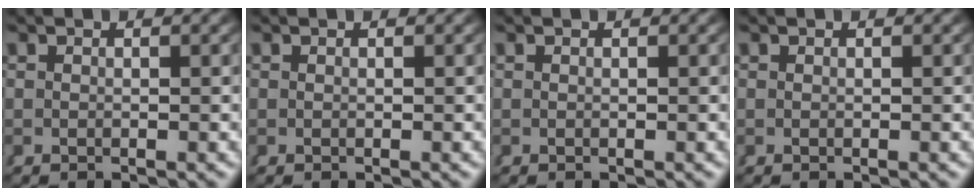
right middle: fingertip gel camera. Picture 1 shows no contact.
{"total": 0.0}
{"total": 0.0}
{"total": 0.0}